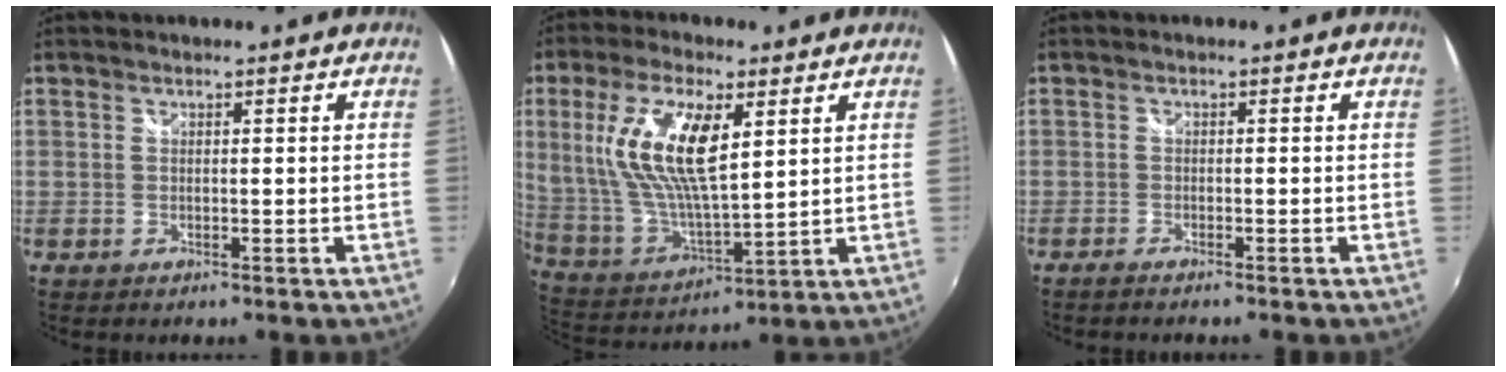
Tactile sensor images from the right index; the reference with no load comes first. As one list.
[{"total": 16.8, "force": [5.7, 6.0, 14.6], "torque": [-0.285, 0.001, 0.119]}, {"total": 1.8, "force": [-1.6, 0.2, 0.7], "torque": [-0.024, -0.007, -0.031]}]